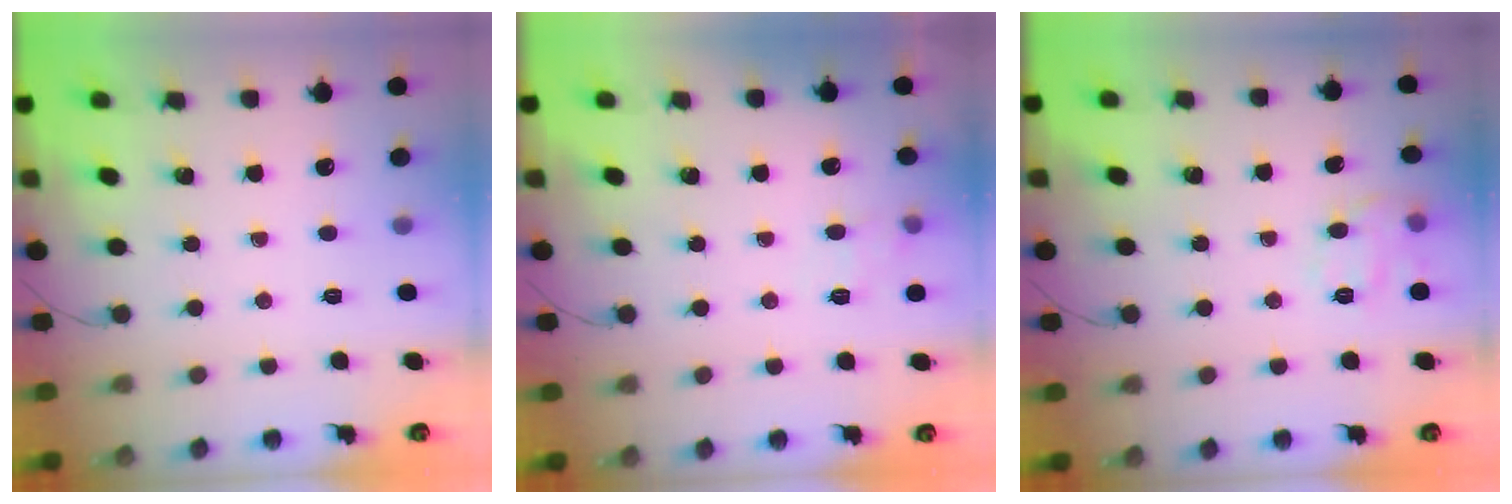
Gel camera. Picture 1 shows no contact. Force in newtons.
{"total": 5.0, "press": 4.5, "slide": 2.1}
{"total": 9.4, "press": 9.3, "slide": 1.2}